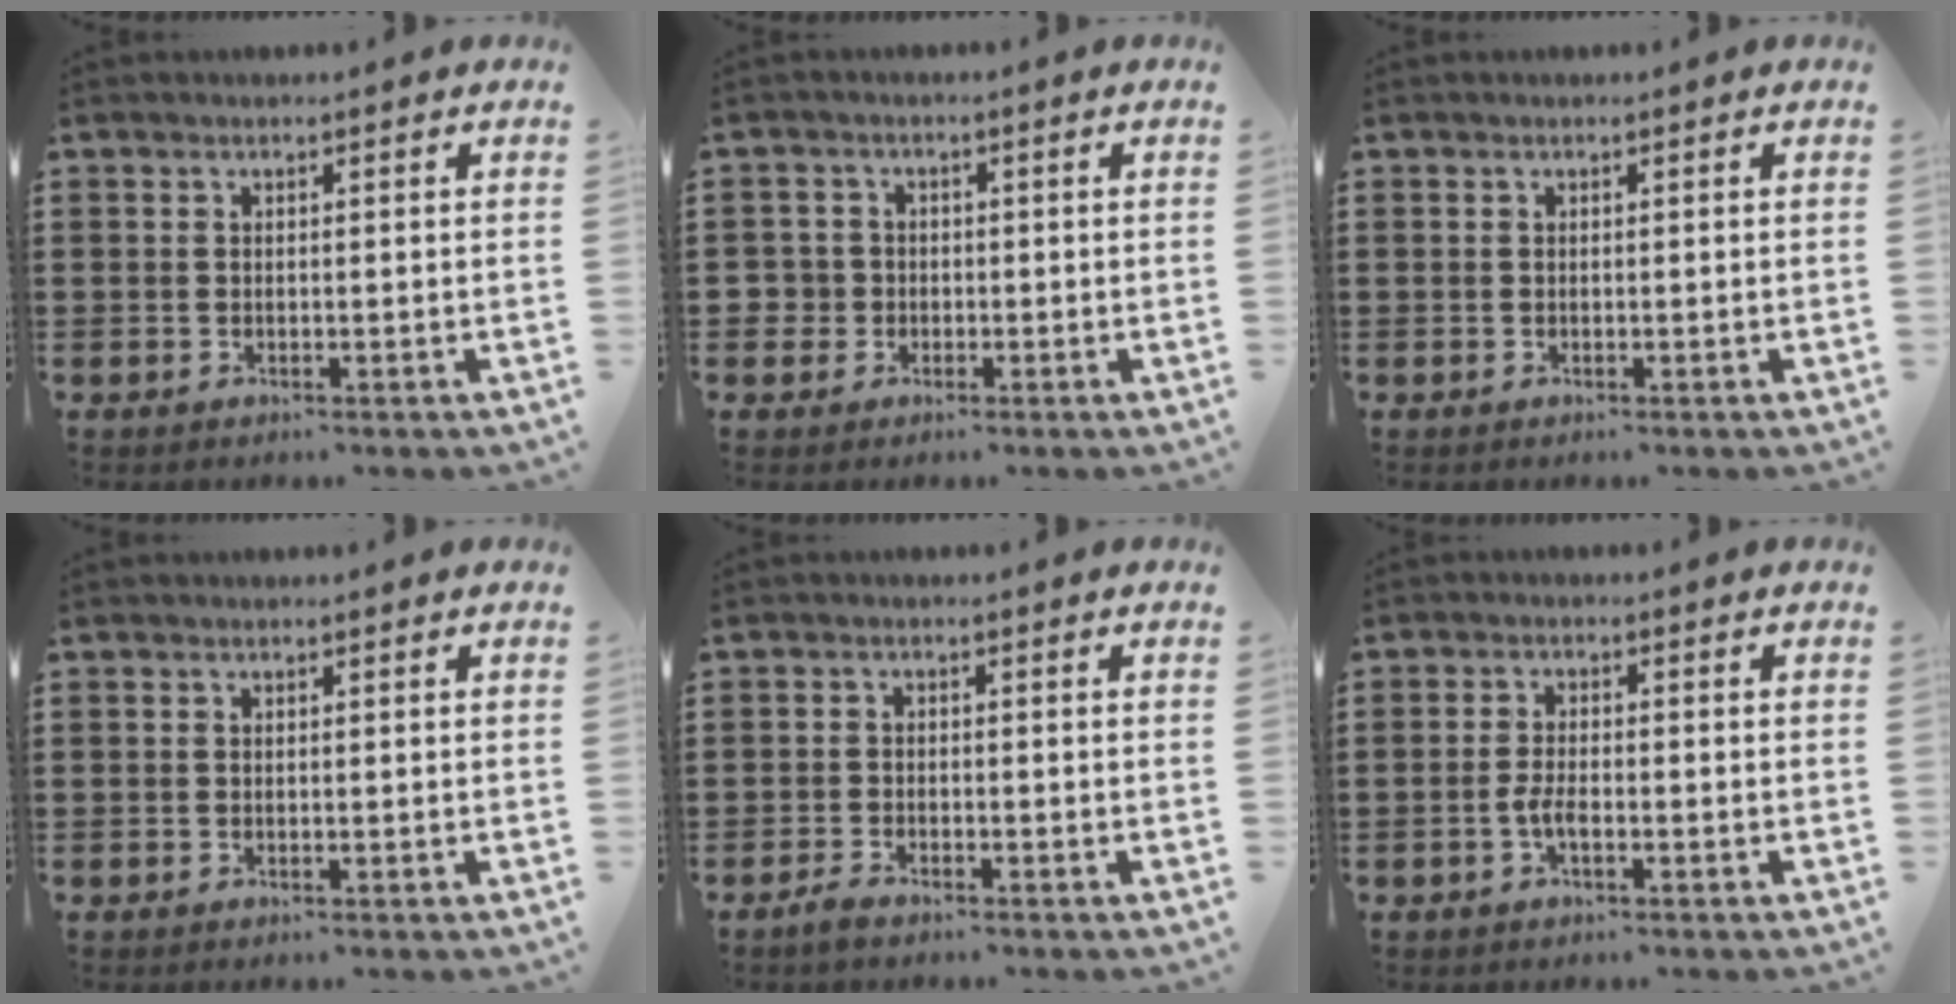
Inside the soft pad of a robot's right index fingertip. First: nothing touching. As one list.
[{"total": 2.6, "force": [-0.8, 2.4, 0.4], "torque": [-0.025, 0.001, -0.023]}, {"total": 0.0}, {"total": 0.0}, {"total": 1.7, "force": [-1.7, 0.1, 0.3], "torque": [-0.008, 0.001, -0.033]}, {"total": 2.7, "force": [-1.1, 0.8, 2.4], "torque": [-0.063, -0.005, -0.028]}]